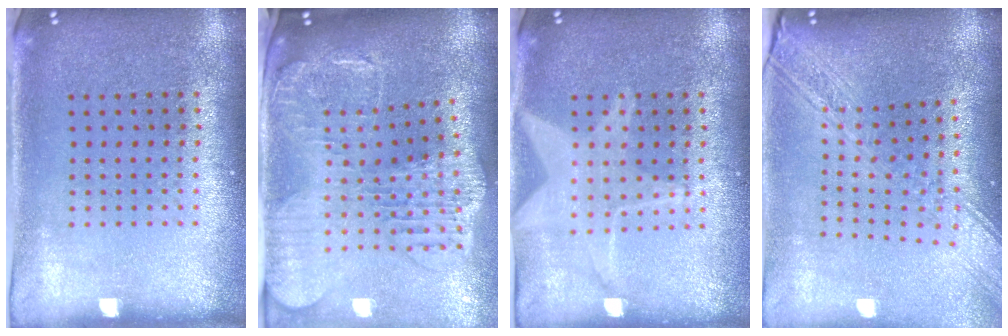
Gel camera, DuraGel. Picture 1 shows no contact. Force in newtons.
{"total": 2.8, "press": 2.4, "slide": 1.4}
{"total": 2.8, "press": 2.8, "slide": 0.3}
{"total": 2.8, "press": 2.2, "slide": 1.7}